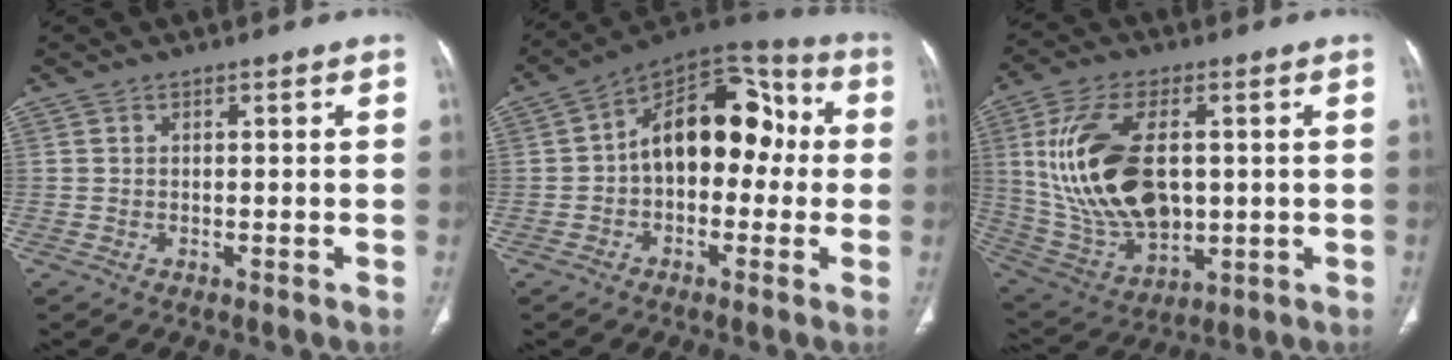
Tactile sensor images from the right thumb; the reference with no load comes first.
{"total": 17.2, "force": [0.3, 10.9, 13.3], "torque": [-0.154, 0.055, -0.011]}
{"total": 21.3, "force": [2.2, 12.2, 17.3], "torque": [-0.333, -0.010, 0.057]}